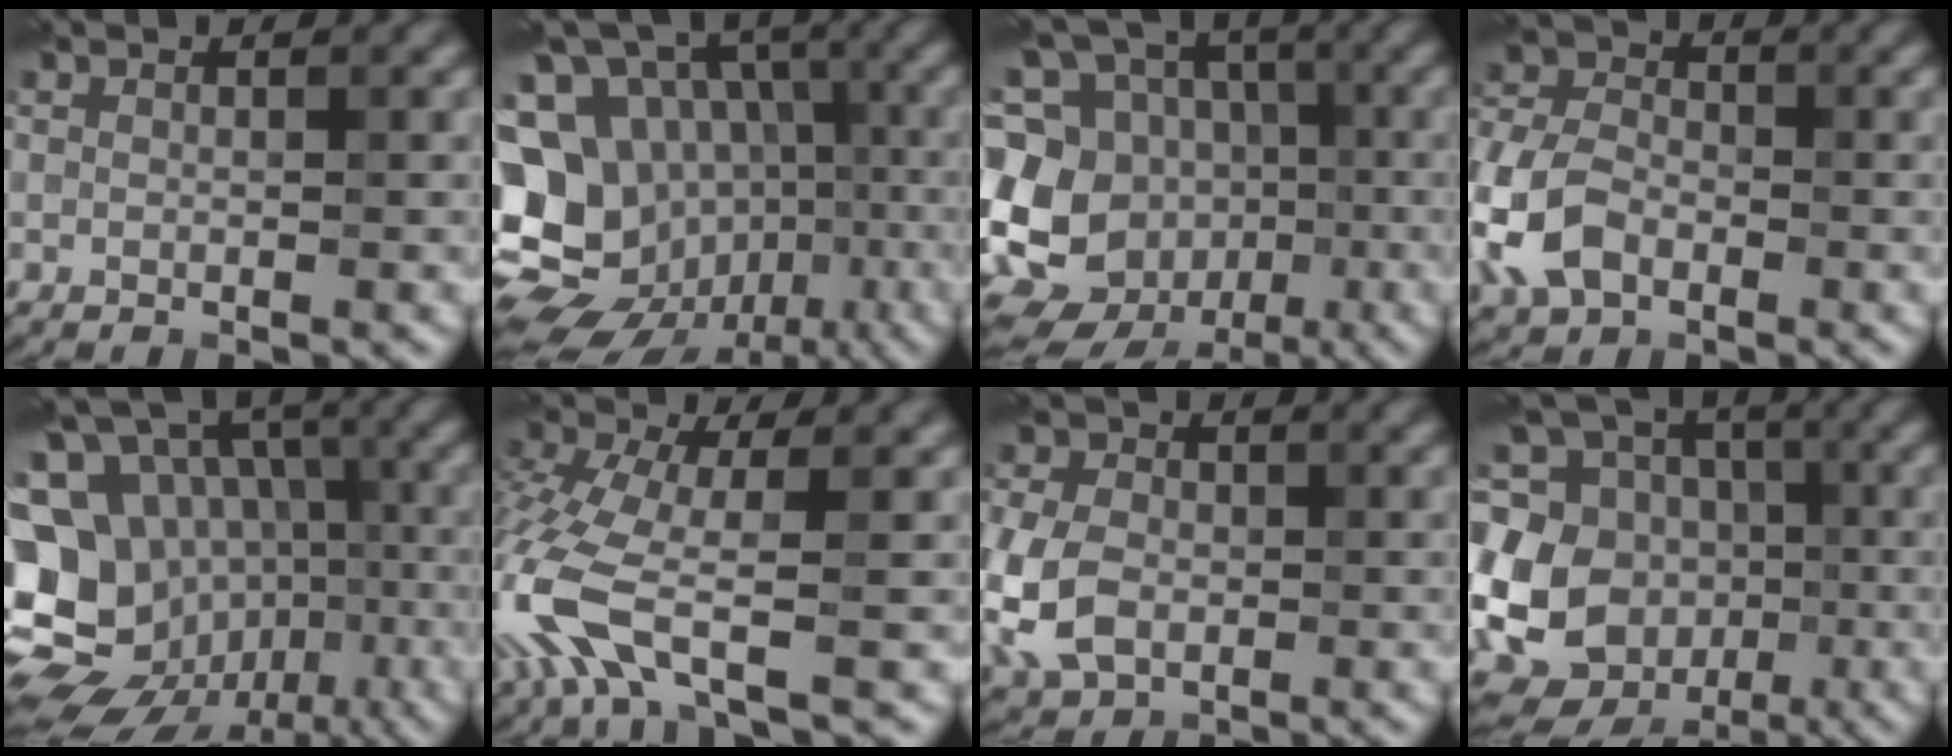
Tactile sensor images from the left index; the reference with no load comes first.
{"total": 16.0, "force": [-3.5, 13.5, 7.8], "torque": [-0.170, 0.004, -0.040]}
{"total": 15.6, "force": [-3.9, 13.1, 7.5], "torque": [-0.179, 0.013, -0.064]}
{"total": 6.3, "force": [-2.4, 4.4, 3.8], "torque": [-0.084, 0.005, -0.062]}
{"total": 15.6, "force": [-4.0, 12.9, 7.8], "torque": [-0.165, 0.002, -0.045]}
{"total": 8.6, "force": [-3.4, 3.2, 7.2], "torque": [-0.187, -0.004, -0.081]}
{"total": 7.9, "force": [-1.4, 5.9, 5.1], "torque": [-0.134, -0.015, -0.030]}
{"total": 18.4, "force": [-0.1, 16.5, 8.1], "torque": [-0.190, 0.027, -0.032]}